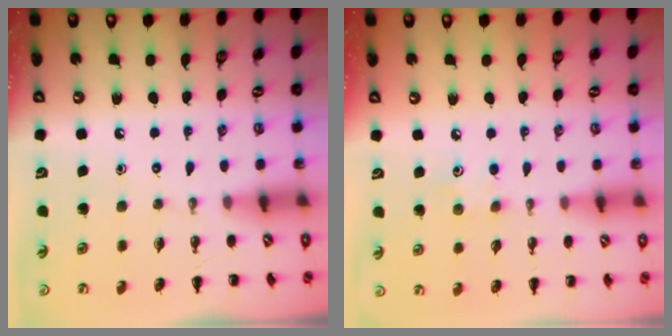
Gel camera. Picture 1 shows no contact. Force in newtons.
{"total": 6.3, "press": 6.1, "slide": 1.8}